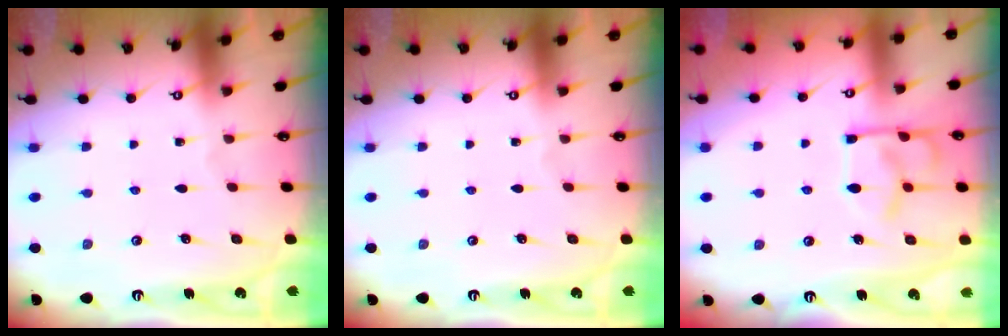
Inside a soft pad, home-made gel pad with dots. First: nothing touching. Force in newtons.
{"total": 0.0}
{"total": 8.9, "press": 8.8, "slide": 1.2}